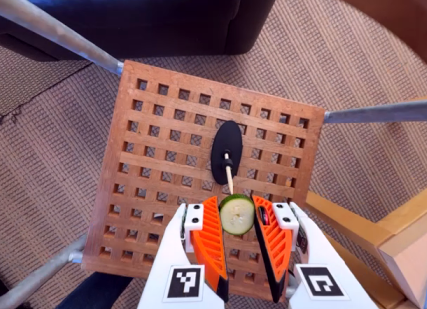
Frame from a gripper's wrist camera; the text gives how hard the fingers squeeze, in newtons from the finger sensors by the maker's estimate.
{"total": 8.3, "left": 8.4, "right": 8.2}